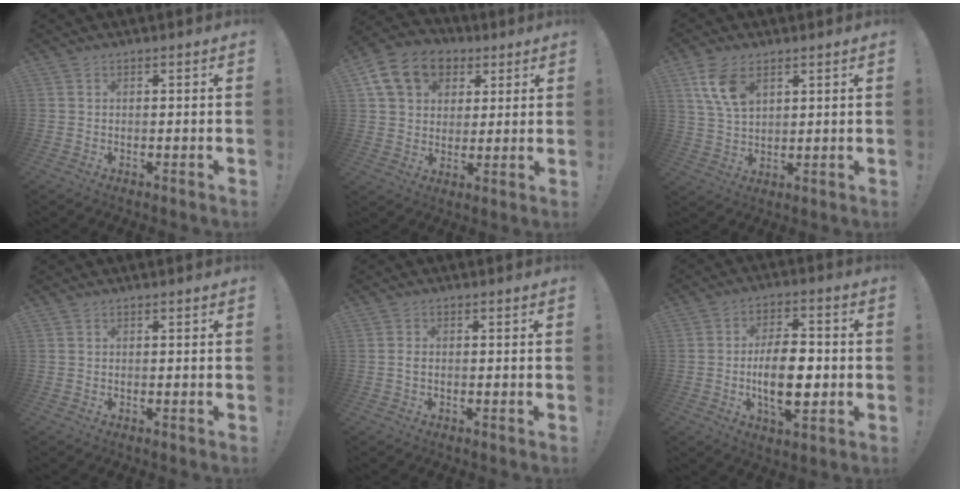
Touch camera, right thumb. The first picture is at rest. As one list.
[{"total": 15.2, "force": [6.5, 11.6, 7.4], "torque": [-0.102, -0.018, 0.126]}, {"total": 9.0, "force": [4.6, 4.9, 5.9], "torque": [-0.113, -0.013, 0.088]}, {"total": 0.0}, {"total": 1.0, "force": [-0.2, 0.5, 0.9], "torque": [-0.016, 0.005, -0.004]}, {"total": 14.0, "force": [-1.8, 7.0, 11.9], "torque": [-0.196, 0.000, -0.037]}]